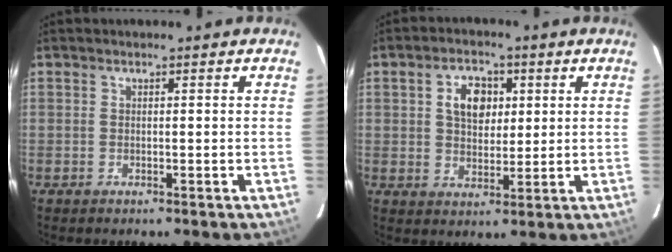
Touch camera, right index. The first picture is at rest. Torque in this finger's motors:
{"motor_torque": [0.32, -0.10, 0.18, 0.07]}